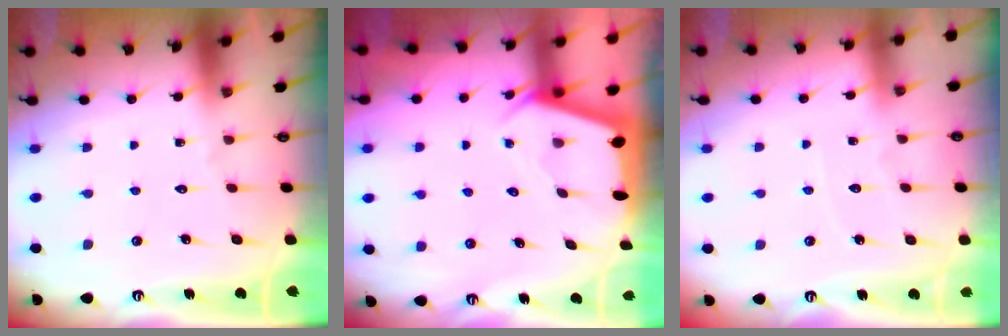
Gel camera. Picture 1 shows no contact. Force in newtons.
{"total": 2.4, "press": 2.3, "slide": 0.3}
{"total": 3.1, "press": 3.1, "slide": 0.2}